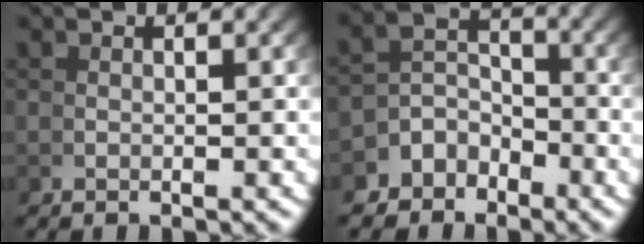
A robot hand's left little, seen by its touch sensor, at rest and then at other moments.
{"total": 4.7, "force": [-2.0, 3.7, 2.0], "torque": [-0.029, -0.009, -0.040]}